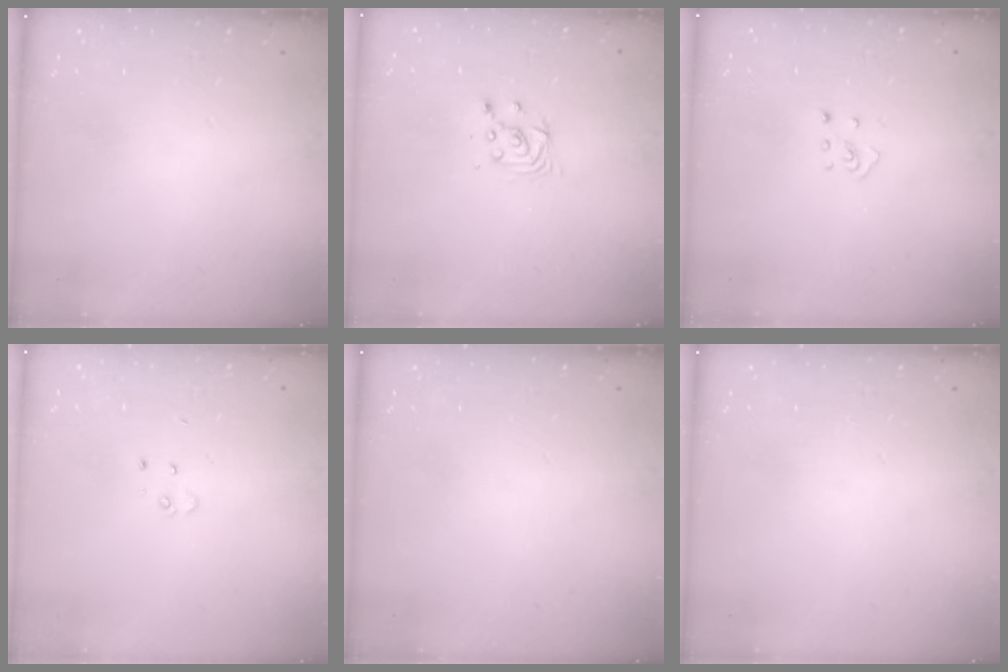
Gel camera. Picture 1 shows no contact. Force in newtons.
{"total": 3.4, "press": 3.4, "slide": 0.4}
{"total": 3.6, "press": 3.6, "slide": 0.4}
{"total": 3.5, "press": 3.4, "slide": 0.4}
{"total": 0.0}
{"total": 0.0}